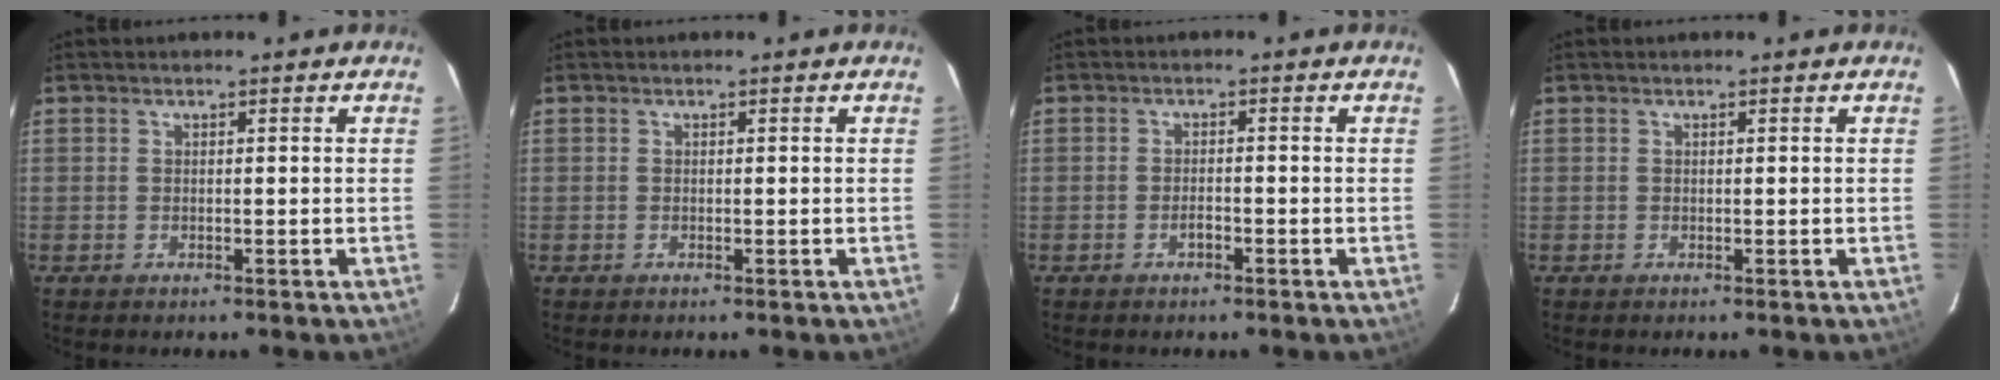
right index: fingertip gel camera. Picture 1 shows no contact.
{"total": 0.0}
{"total": 1.5, "force": [-1.0, 0.5, 1.1], "torque": [-0.022, 0.004, -0.018]}
{"total": 0.0}